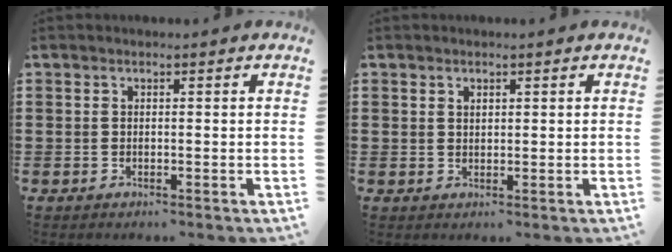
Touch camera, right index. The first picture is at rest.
{"total": 1.1, "force": [0.8, 0.7, 0.4], "torque": [-0.008, 0.003, 0.015]}